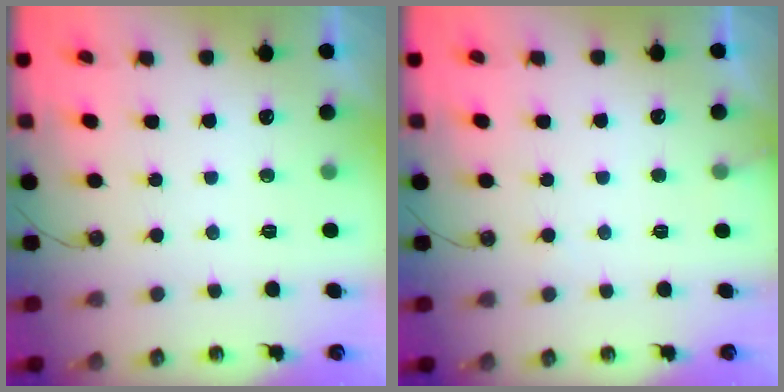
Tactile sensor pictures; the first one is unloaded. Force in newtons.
{"total": 5.6, "press": 5.6, "slide": 0.3}